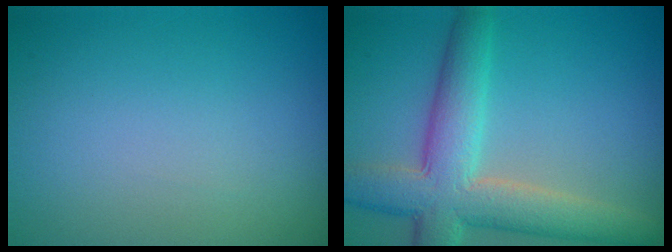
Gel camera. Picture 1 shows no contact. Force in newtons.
{"total": 7.4, "press": 7.4, "slide": 0.3}